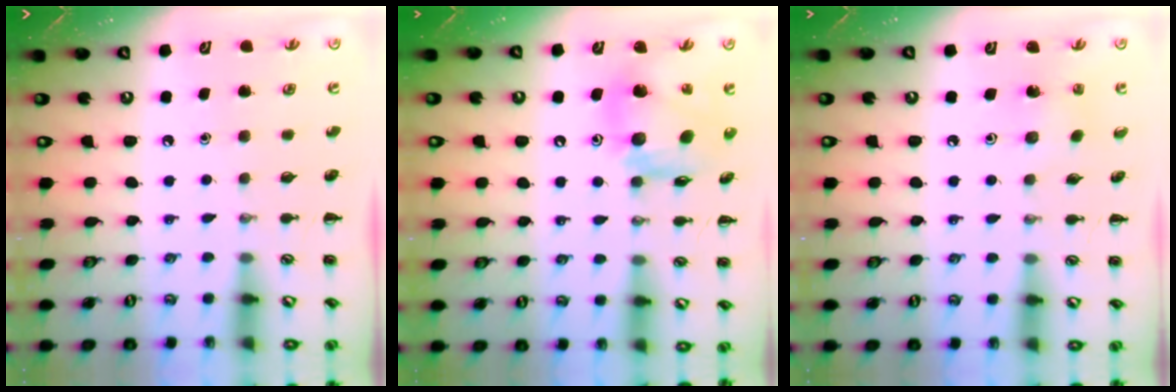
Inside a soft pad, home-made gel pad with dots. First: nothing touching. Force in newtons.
{"total": 14.8, "press": 14.5, "slide": 2.7}
{"total": 1.4, "press": 1.2, "slide": 0.6}